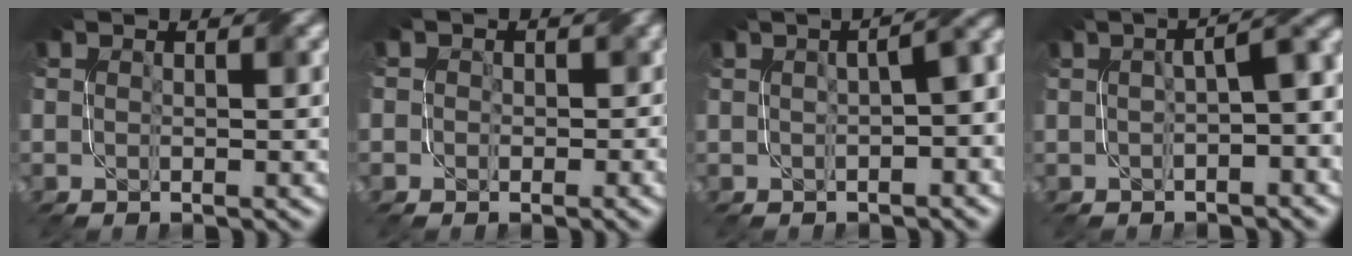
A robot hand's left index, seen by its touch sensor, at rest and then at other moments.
{"total": 2.7, "force": [0.3, 2.5, 0.8], "torque": [0.007, 0.010, -0.014]}
{"total": 5.9, "force": [0.3, 2.6, 5.3], "torque": [-0.032, 0.021, 0.006]}
{"total": 5.4, "force": [0.0, 1.7, 5.1], "torque": [-0.054, 0.019, 0.002]}